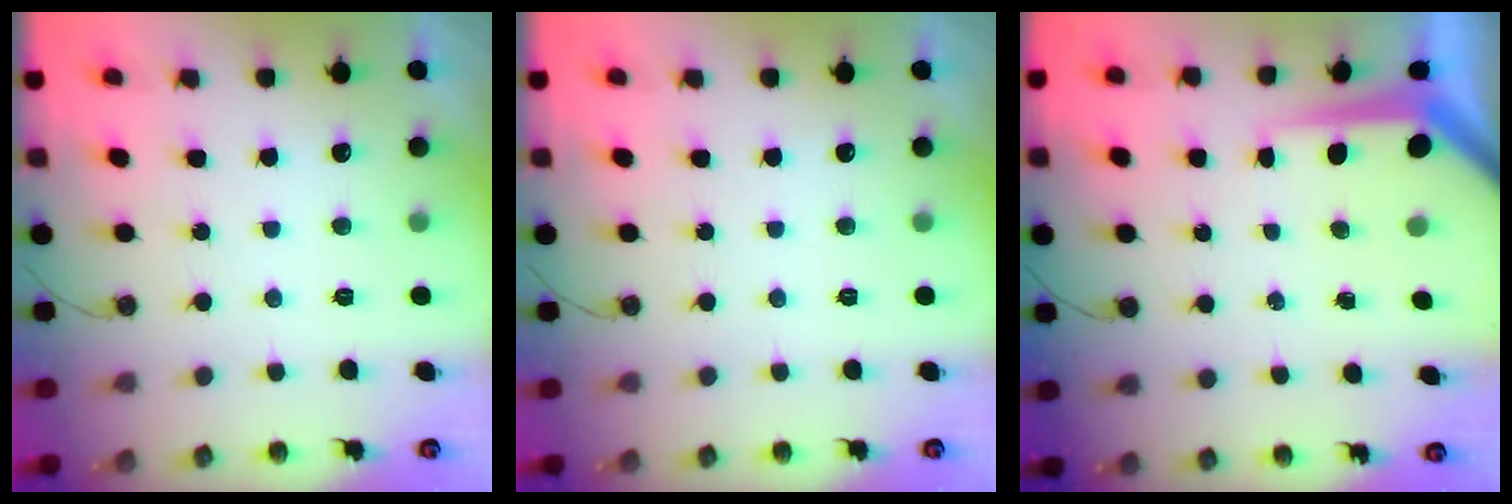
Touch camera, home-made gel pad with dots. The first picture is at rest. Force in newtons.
{"total": 0.0}
{"total": 7.8, "press": 7.7, "slide": 0.6}